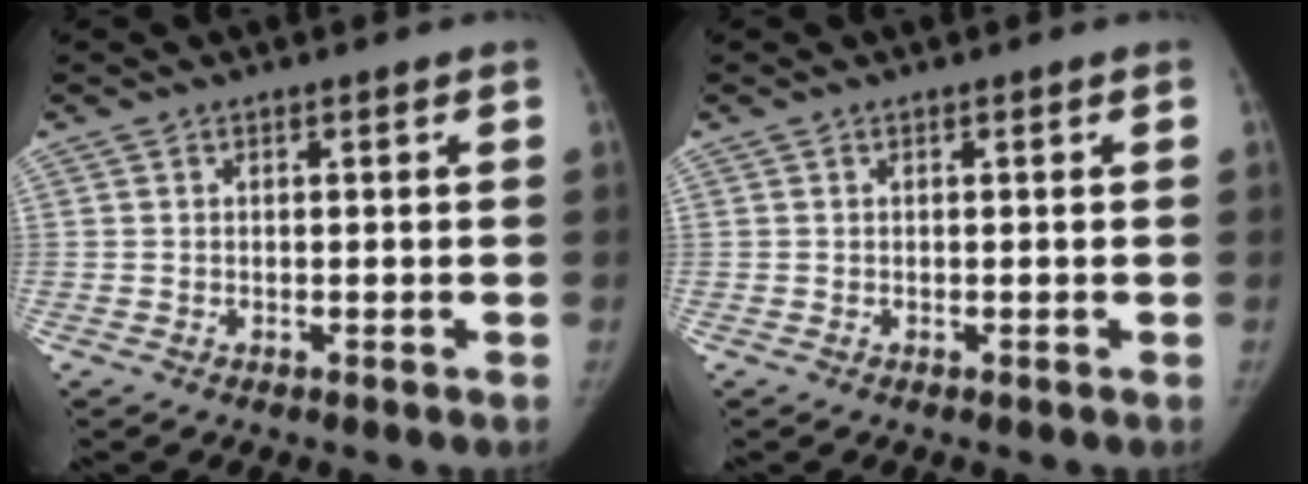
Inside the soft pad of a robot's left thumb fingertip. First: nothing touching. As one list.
[{"total": 0.0}]